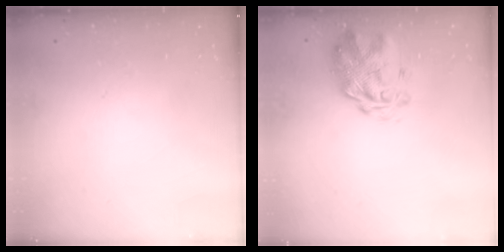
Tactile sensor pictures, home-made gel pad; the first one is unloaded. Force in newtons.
{"total": 3.1, "press": 2.7, "slide": 1.5}